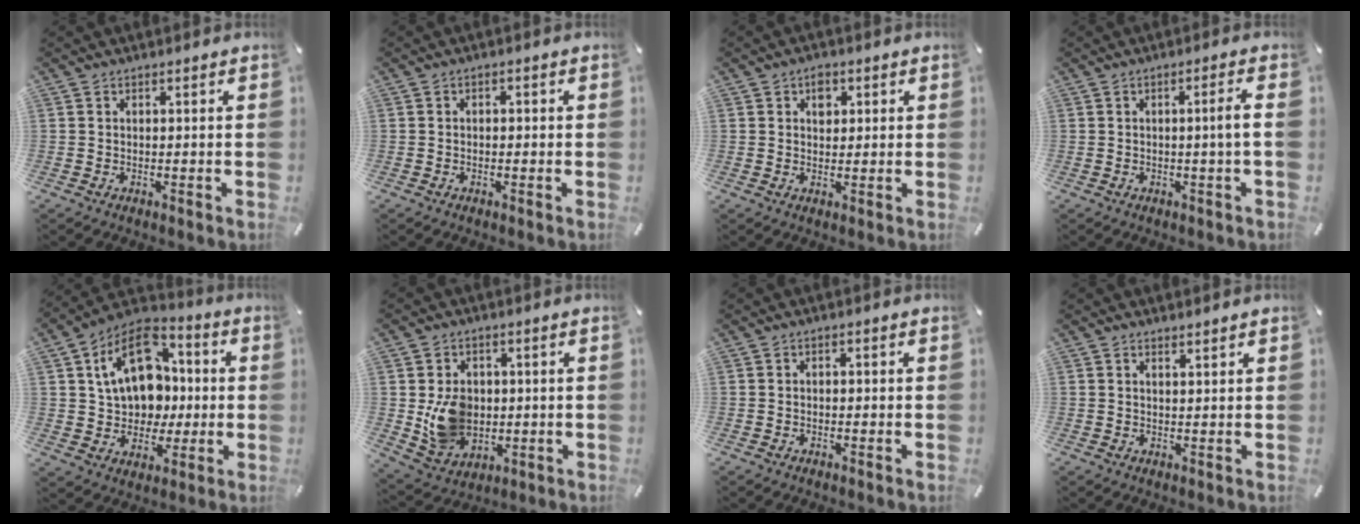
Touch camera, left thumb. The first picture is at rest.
{"total": 1.0, "force": [-0.3, 0.7, 0.7], "torque": [-0.014, 0.004, -0.007]}
{"total": 3.1, "force": [1.1, 2.3, 1.6], "torque": [-0.003, -0.007, 0.012]}
{"total": 4.5, "force": [0.0, -0.1, 4.5], "torque": [-0.080, -0.004, -0.004]}
{"total": 17.7, "force": [3.3, 13.9, 10.4], "torque": [-0.180, -0.006, 0.067]}
{"total": 9.7, "force": [0.4, 8.4, 4.8], "torque": [-0.086, -0.003, 0.008]}
{"total": 0.7, "force": [-0.2, 0.5, 0.5], "torque": [-0.010, 0.001, -0.005]}
{"total": 1.3, "force": [1.3, 0.1, 0.4], "torque": [-0.008, -0.004, 0.024]}